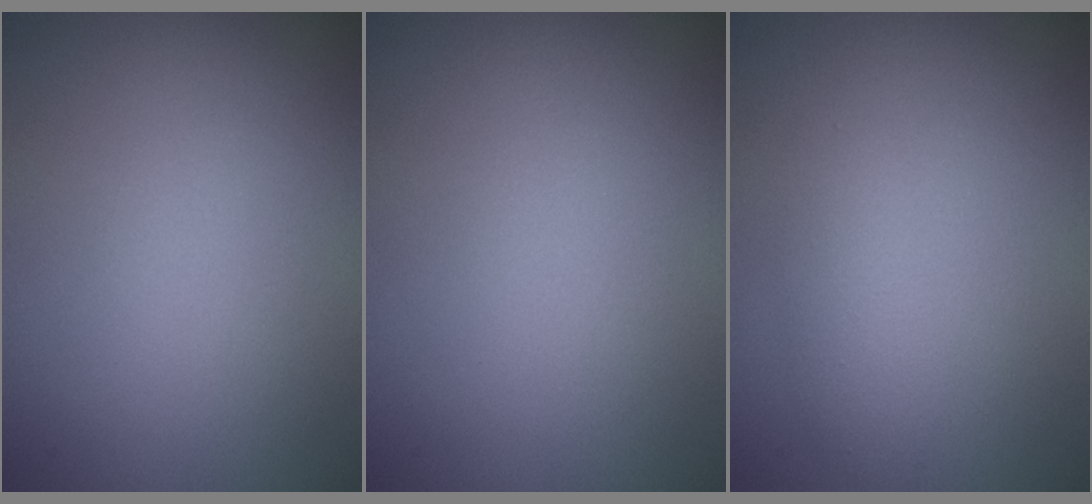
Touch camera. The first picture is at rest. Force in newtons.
{"total": 0.0}
{"total": 1.8, "press": 1.8, "slide": 0.0}